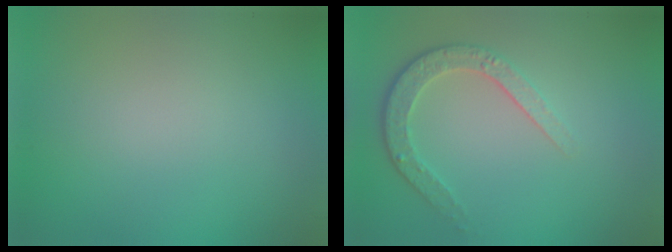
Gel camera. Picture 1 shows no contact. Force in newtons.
{"total": 3.4, "press": 2.7, "slide": 2.0}